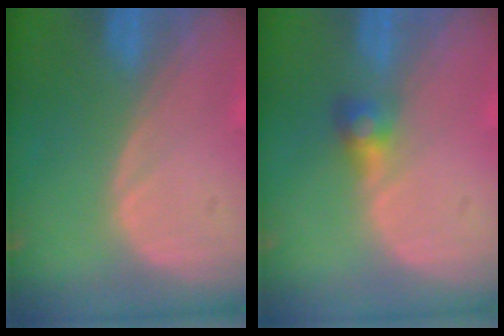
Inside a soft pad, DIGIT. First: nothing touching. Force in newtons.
{"total": 2.6, "press": 2.5, "slide": 0.2}